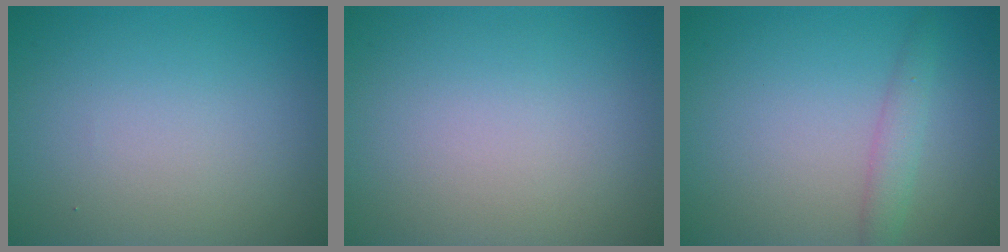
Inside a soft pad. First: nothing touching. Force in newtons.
{"total": 0.0}
{"total": 1.8, "press": 1.8, "slide": 0.0}